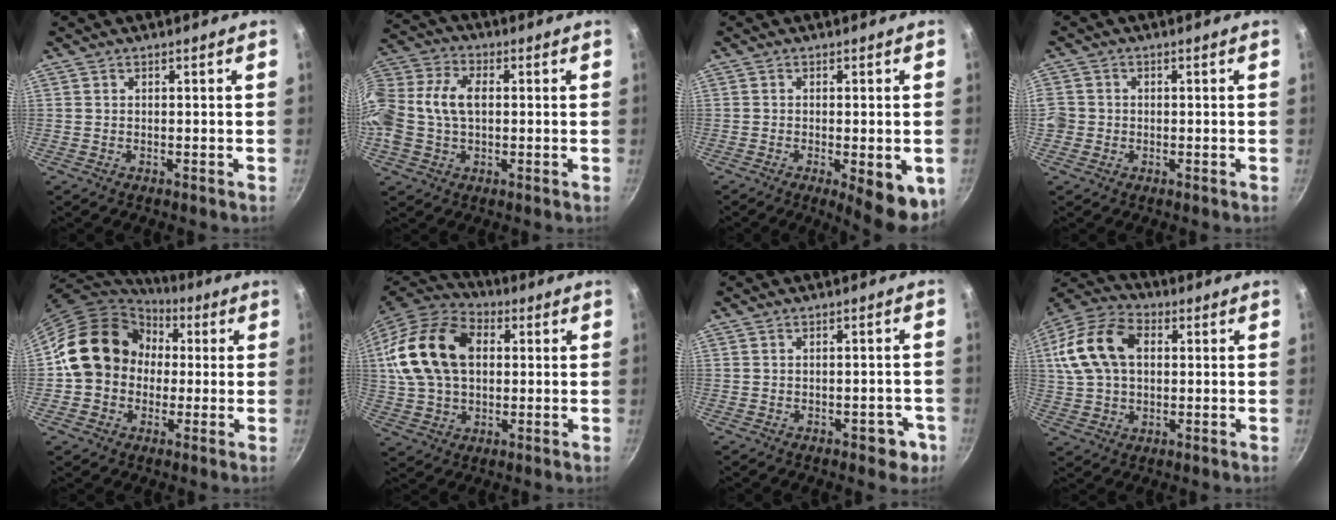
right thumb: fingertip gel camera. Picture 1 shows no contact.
{"total": 13.7, "force": [0.3, 9.2, 10.2], "torque": [-0.205, 0.034, -0.008]}
{"total": 9.5, "force": [-3.0, 3.0, 8.5], "torque": [-0.092, 0.000, -0.033]}
{"total": 4.4, "force": [-0.7, 4.1, 1.5], "torque": [-0.025, 0.010, -0.018]}
{"total": 16.7, "force": [1.5, 14.3, 8.6], "torque": [-0.116, 0.039, 0.013]}
{"total": 20.2, "force": [3.6, 13.9, 14.3], "torque": [-0.255, 0.023, 0.057]}
{"total": 4.2, "force": [-1.9, 2.4, 2.9], "torque": [-0.011, 0.021, -0.014]}
{"total": 16.1, "force": [3.1, 10.8, 11.6], "torque": [-0.217, 0.022, 0.044]}